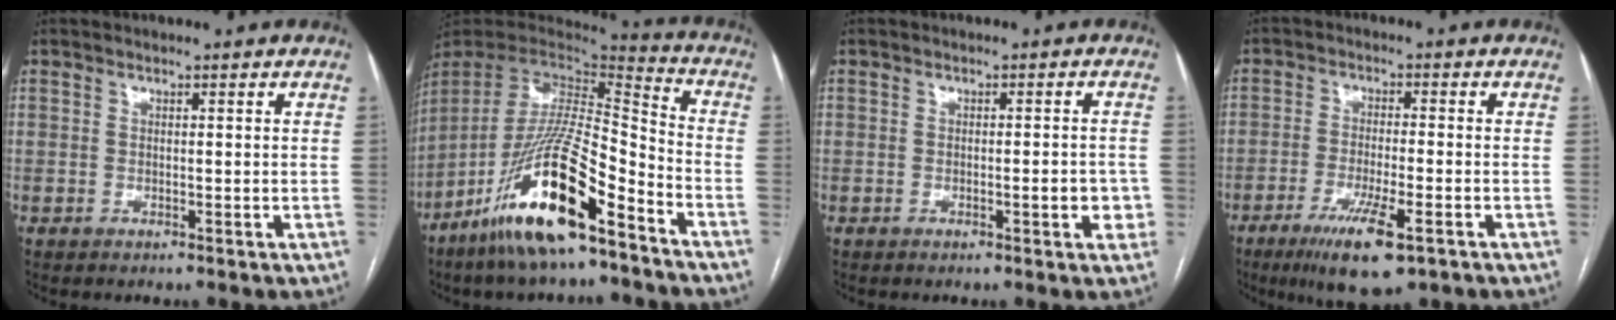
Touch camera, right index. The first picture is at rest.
{"total": 20.4, "force": [-12.5, 3.1, 15.8], "torque": [-0.319, -0.030, -0.231]}
{"total": 5.3, "force": [-1.7, 0.9, 4.9], "torque": [-0.062, 0.004, -0.020]}
{"total": 9.8, "force": [-5.5, 1.5, 7.9], "torque": [-0.144, -0.023, -0.087]}